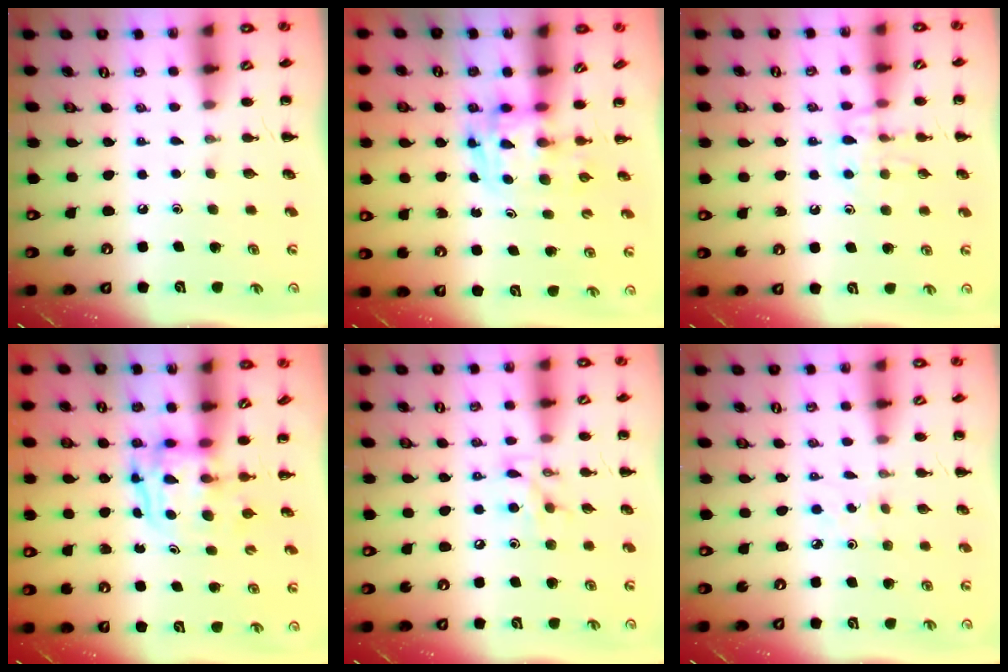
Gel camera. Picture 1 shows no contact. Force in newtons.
{"total": 3.5, "press": 3.4, "slide": 0.6}
{"total": 9.6, "press": 9.6, "slide": 0.7}
{"total": 3.9, "press": 3.8, "slide": 0.4}
{"total": 8.7, "press": 8.6, "slide": 0.6}
{"total": 2.1, "press": 2.0, "slide": 0.7}